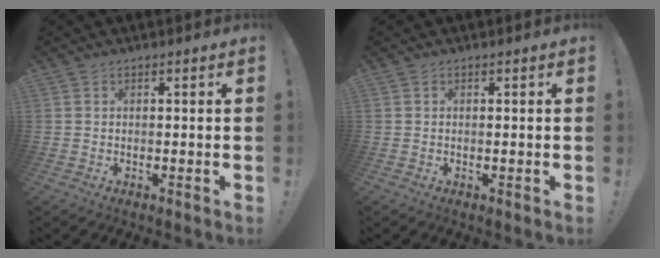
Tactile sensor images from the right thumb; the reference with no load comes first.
{"total": 0.0}